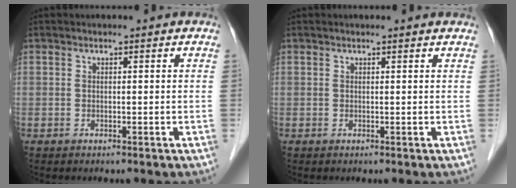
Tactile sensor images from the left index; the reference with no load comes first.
{"total": 2.0, "force": [1.9, 0.1, 0.6], "torque": [-0.014, 0.007, 0.014]}